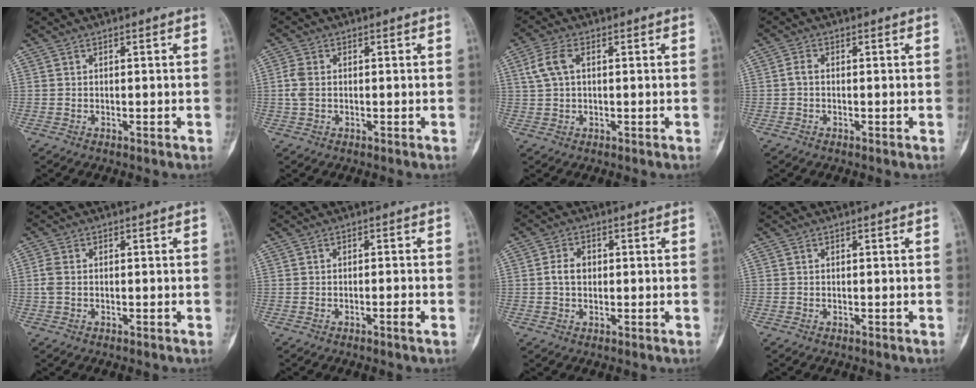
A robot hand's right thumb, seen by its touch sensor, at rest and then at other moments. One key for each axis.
{"total": 2.9, "fx": 0.0, "fy": 1.9, "fz": 2.2, "tx": -0.063, "ty": 0.003, "tz": -0.004}
{"total": 4.7, "fx": 1.1, "fy": 2.6, "fz": 3.8, "tx": -0.091, "ty": 0.012, "tz": 0.022}
{"total": 1.5, "fx": -0.2, "fy": 0.9, "fz": 1.2, "tx": -0.022, "ty": 0.002, "tz": -0.009}
{"total": 2.0, "fx": -0.1, "fy": 1.2, "fz": 1.6, "tx": -0.049, "ty": 0.000, "tz": -0.006}
{"total": 1.7, "fx": -0.8, "fy": 0.1, "fz": 1.5, "tx": -0.029, "ty": 0.002, "tz": -0.016}
{"total": 3.6, "fx": 0.1, "fy": 2.6, "fz": 2.4, "tx": -0.043, "ty": 0.010, "tz": -0.002}
{"total": 0.0}